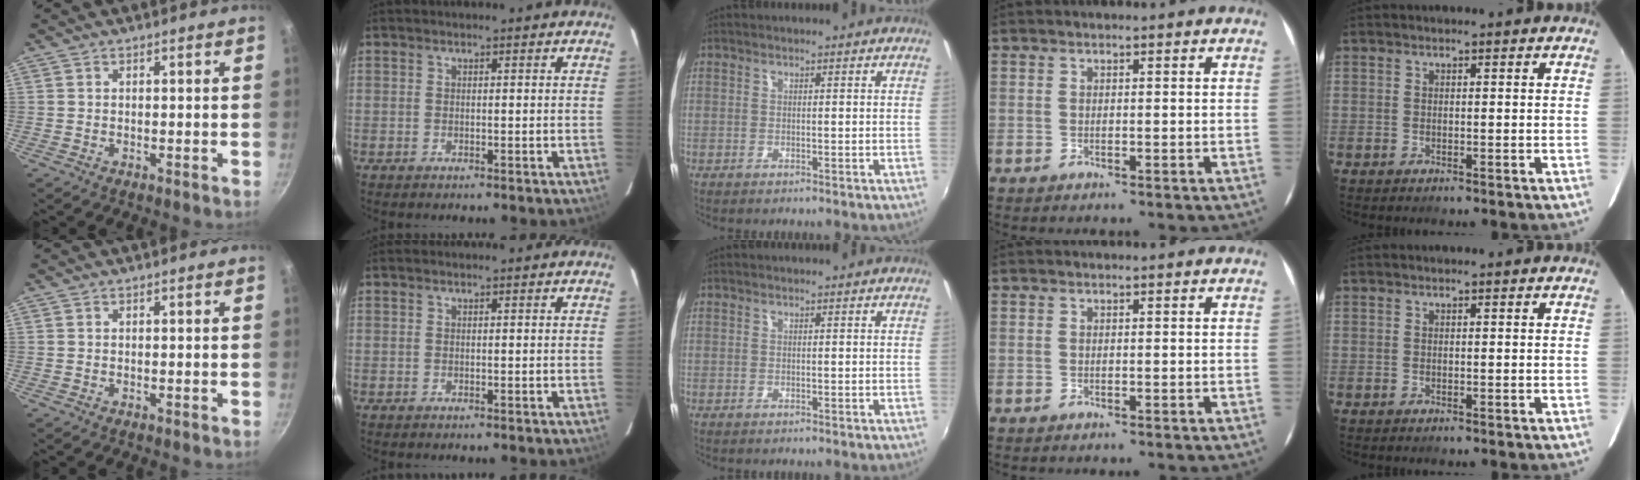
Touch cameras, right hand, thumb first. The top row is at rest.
{}